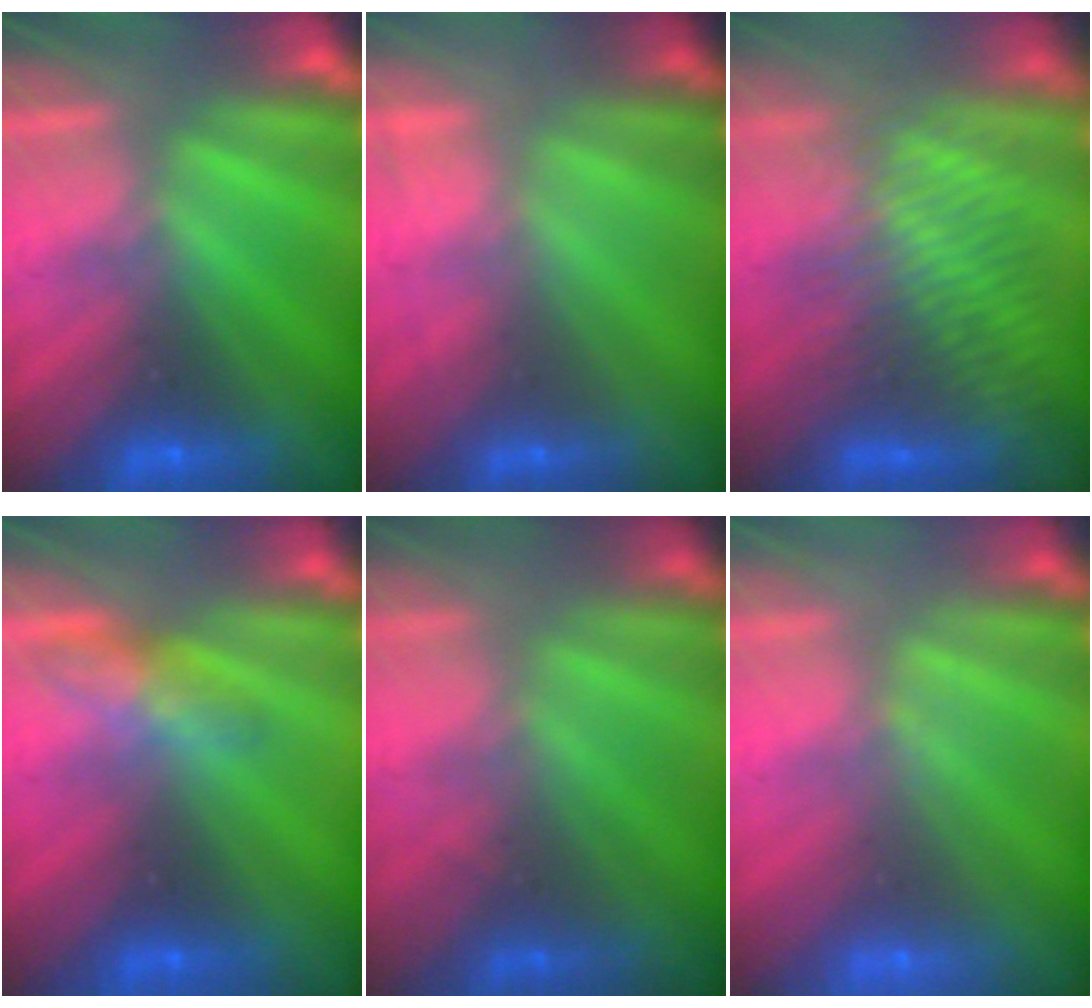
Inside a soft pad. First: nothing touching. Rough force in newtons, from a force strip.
{"total": 2.2}
{"total": 3.4}
{"total": 2.7}
{"total": 1.8}
{"total": 1.9}